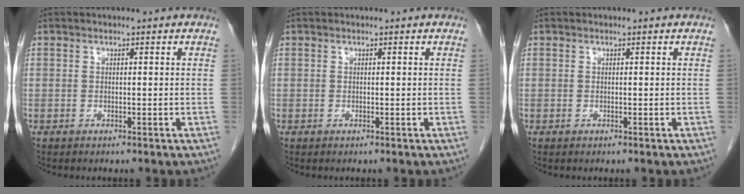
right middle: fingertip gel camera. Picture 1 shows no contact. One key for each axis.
{"total": 0.0}
{"total": 0.0}